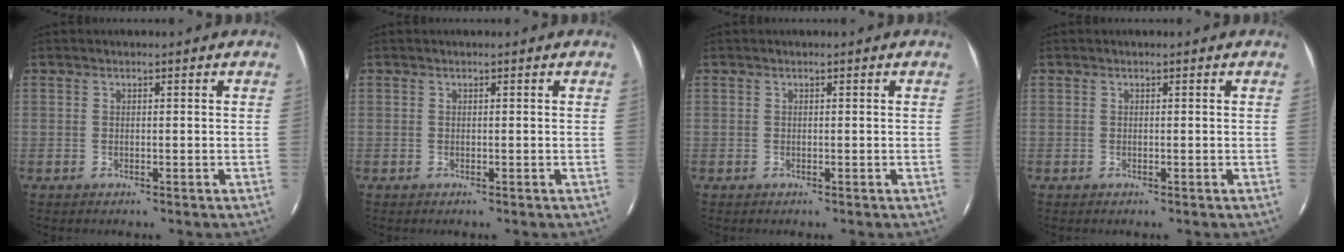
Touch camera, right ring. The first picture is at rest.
{"total": 0.0}
{"total": 0.0}
{"total": 0.0}